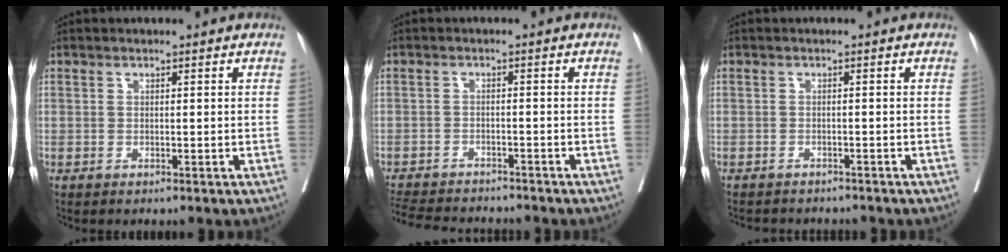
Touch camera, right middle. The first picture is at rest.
{"total": 11.2, "force": [-10.4, 2.1, 3.7], "torque": [-0.074, -0.007, -0.150]}
{"total": 6.4, "force": [-6.0, 1.6, 1.6], "torque": [-0.021, -0.005, -0.077]}